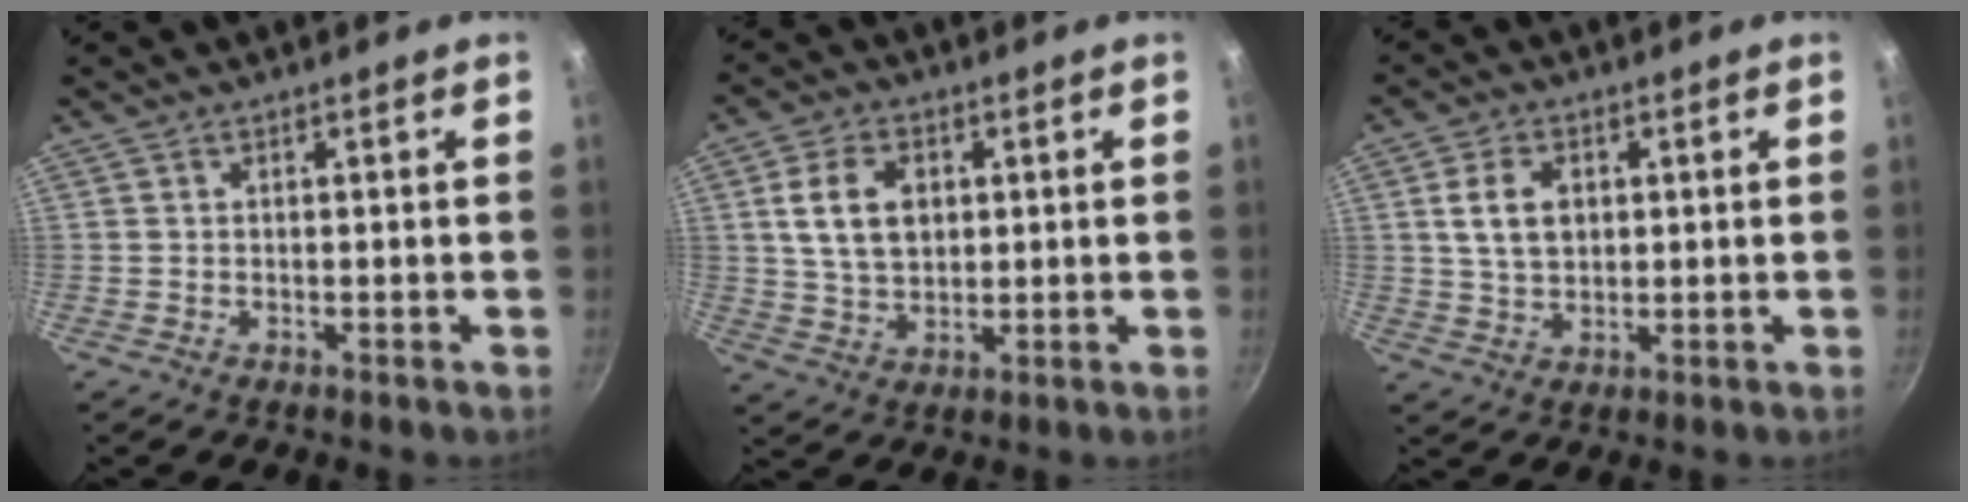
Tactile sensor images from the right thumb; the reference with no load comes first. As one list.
[{"total": 9.9, "force": [2.3, 6.9, 6.8], "torque": [-0.109, -0.002, 0.043]}, {"total": 7.2, "force": [1.6, 5.0, 4.9], "torque": [-0.078, -0.002, 0.031]}]